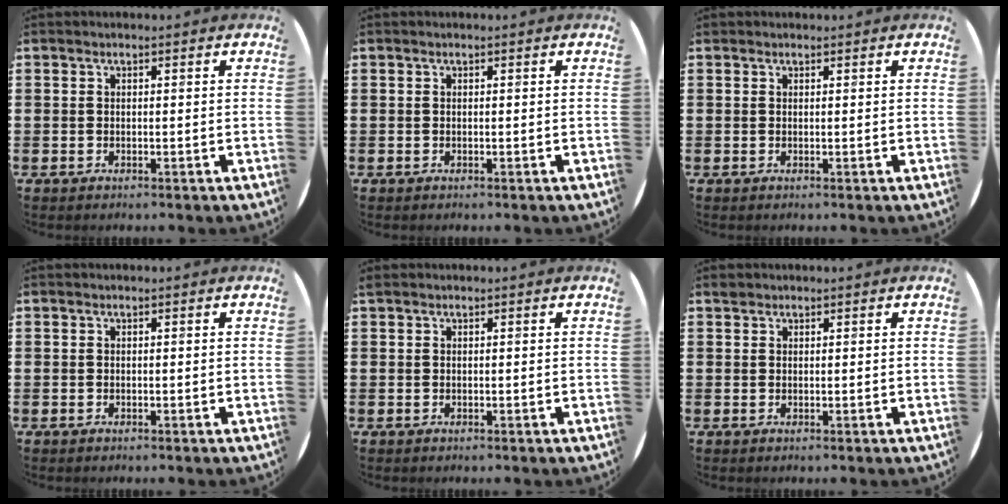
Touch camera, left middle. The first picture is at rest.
{"total": 0.0}
{"total": 0.0}
{"total": 0.0}
{"total": 0.0}
{"total": 0.7, "force": [0.7, 0.3, 0.0], "torque": [0.009, 0.000, 0.011]}